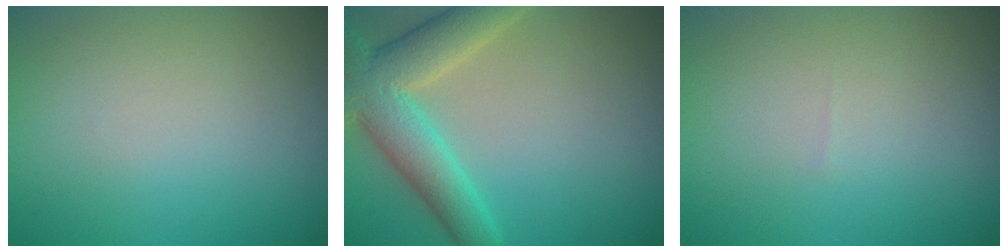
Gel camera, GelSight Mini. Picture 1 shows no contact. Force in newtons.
{"total": 7.0, "press": 7.0, "slide": 0.4}
{"total": 0.0}